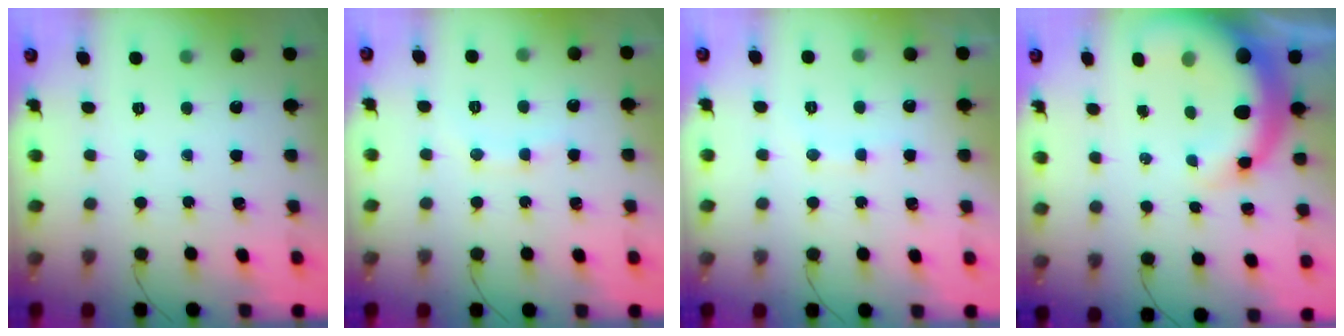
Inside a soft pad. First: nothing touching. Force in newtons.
{"total": 4.4, "press": 4.2, "slide": 1.2}
{"total": 6.9, "press": 6.8, "slide": 1.3}
{"total": 13.7, "press": 13.5, "slide": 2.6}